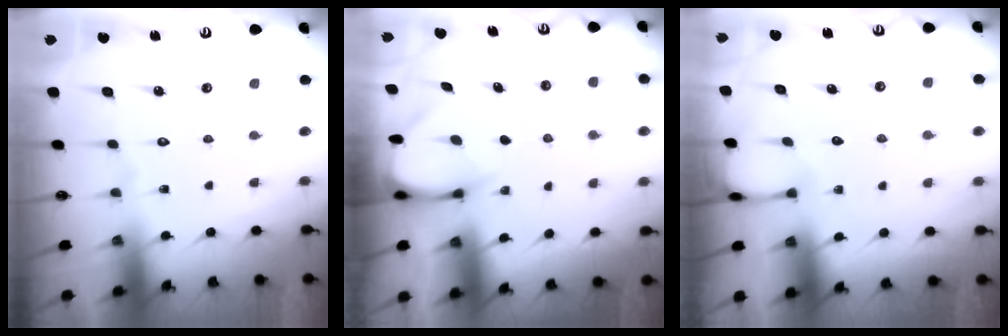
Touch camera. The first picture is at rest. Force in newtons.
{"total": 3.4, "press": 3.4, "slide": 0.3}
{"total": 3.6, "press": 3.6, "slide": 0.3}